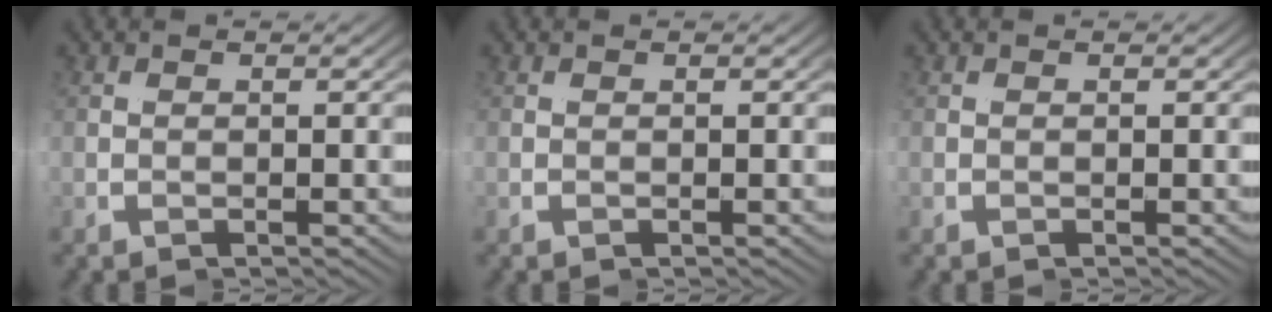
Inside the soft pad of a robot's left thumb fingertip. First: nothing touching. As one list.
[{"total": 0.0}, {"total": 0.0}]